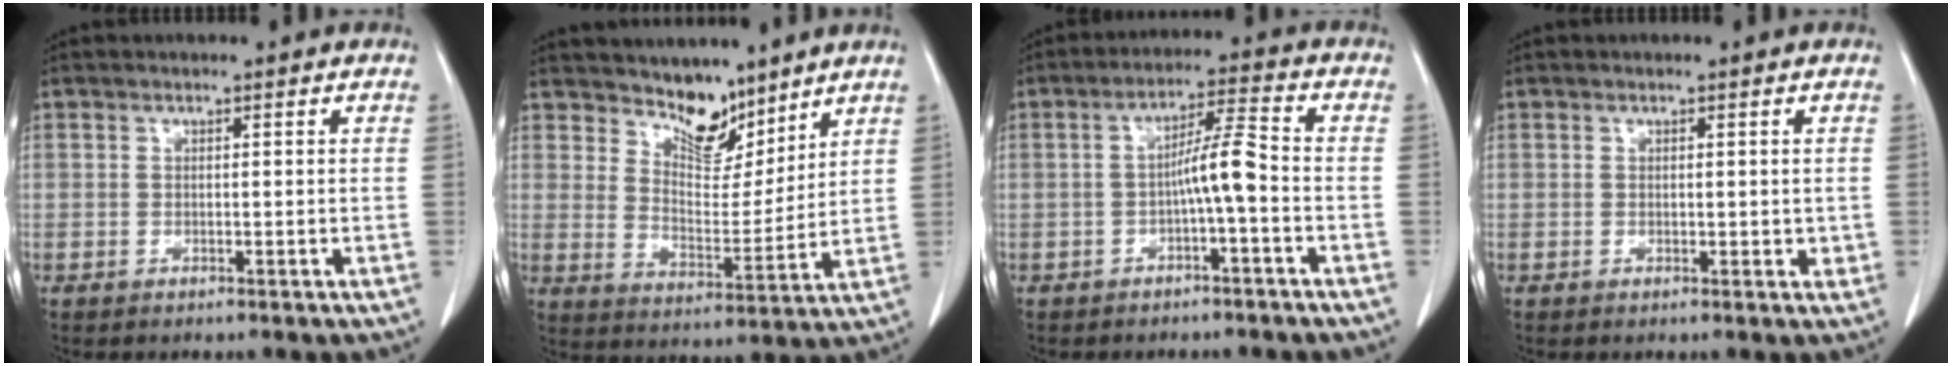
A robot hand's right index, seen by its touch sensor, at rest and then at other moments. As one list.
[{"total": 8.2, "force": [6.7, 3.3, 3.3], "torque": [-0.049, -0.009, 0.123]}, {"total": 5.6, "force": [-1.4, 0.0, 5.5], "torque": [-0.095, 0.016, -0.023]}, {"total": 1.6, "force": [0.2, 0.9, 1.3], "torque": [-0.014, -0.002, 0.004]}]